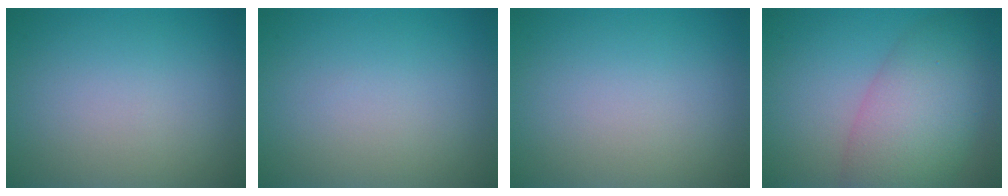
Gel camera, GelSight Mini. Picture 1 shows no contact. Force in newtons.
{"total": 0.0}
{"total": 0.0}
{"total": 7.7, "press": 7.7, "slide": 0.1}